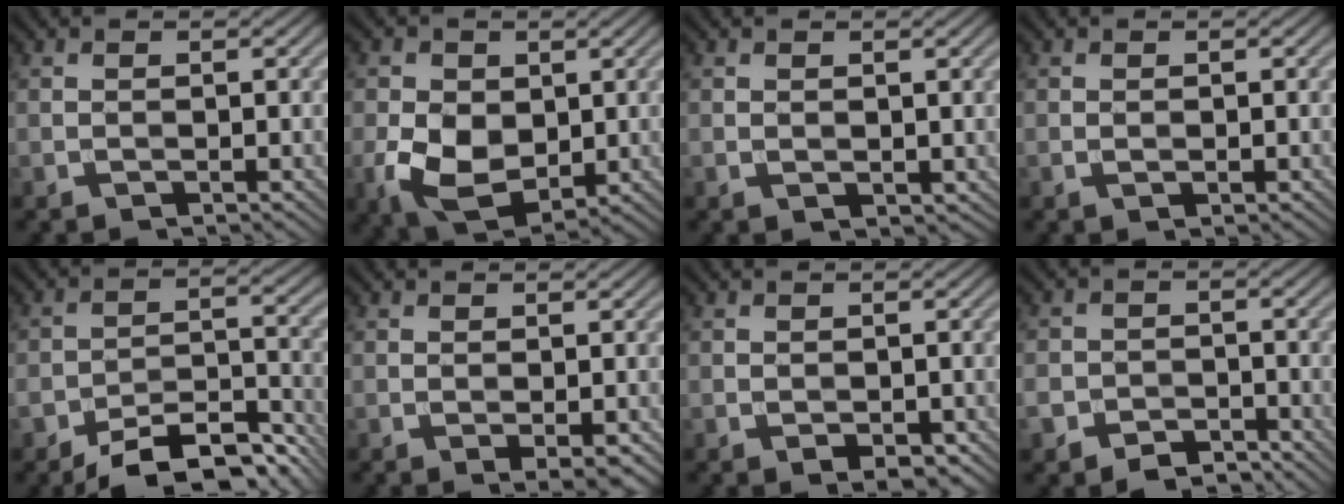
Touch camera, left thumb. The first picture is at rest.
{"total": 8.3, "force": [-0.4, 5.9, 5.8], "torque": [-0.133, -0.012, -0.010]}
{"total": 0.9, "force": [0.7, 0.6, 0.3], "torque": [-0.007, -0.005, 0.017]}
{"total": 0.6, "force": [0.1, 0.3, 0.5], "torque": [-0.011, -0.003, 0.005]}
{"total": 9.9, "force": [-7.7, 3.7, 5.1], "torque": [-0.070, 0.002, -0.130]}
{"total": 1.5, "force": [-0.2, 0.4, 1.4], "torque": [-0.026, -0.005, 0.001]}
{"total": 1.7, "force": [-0.5, 1.0, 1.2], "torque": [-0.019, -0.005, -0.003]}
{"total": 5.0, "force": [-3.5, 3.0, 1.8], "torque": [-0.033, -0.011, -0.063]}